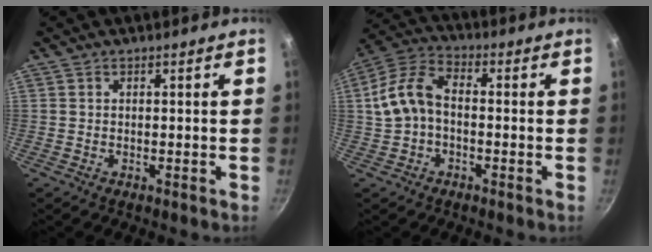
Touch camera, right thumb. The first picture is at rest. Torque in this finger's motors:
{"motor_torque": [-0.19, 0.40, -0.18, -0.06, 0.01]}